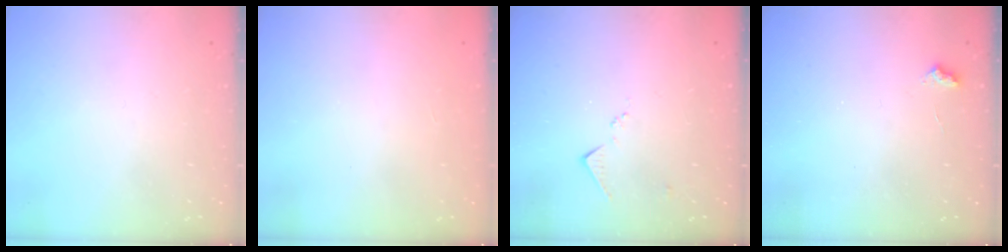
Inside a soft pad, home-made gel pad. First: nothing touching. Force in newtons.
{"total": 1.2, "press": 1.1, "slide": 0.5}
{"total": 5.1, "press": 5.0, "slide": 0.6}
{"total": 3.0, "press": 2.9, "slide": 0.5}